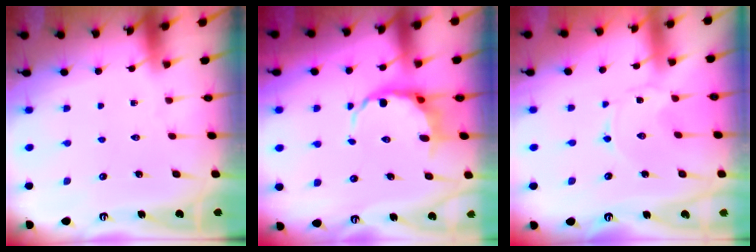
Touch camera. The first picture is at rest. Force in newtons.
{"total": 6.5, "press": 5.9, "slide": 2.8}
{"total": 0.0}